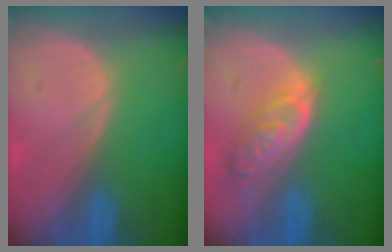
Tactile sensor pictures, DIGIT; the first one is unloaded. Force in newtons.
{"total": 6.4, "press": 5.7, "slide": 2.9}